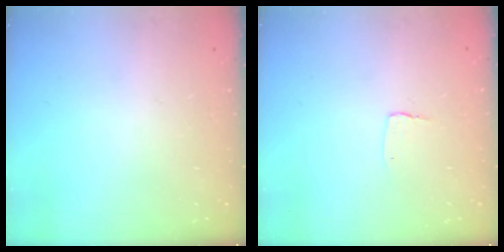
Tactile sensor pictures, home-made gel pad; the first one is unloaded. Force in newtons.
{"total": 2.7, "press": 2.7, "slide": 0.2}